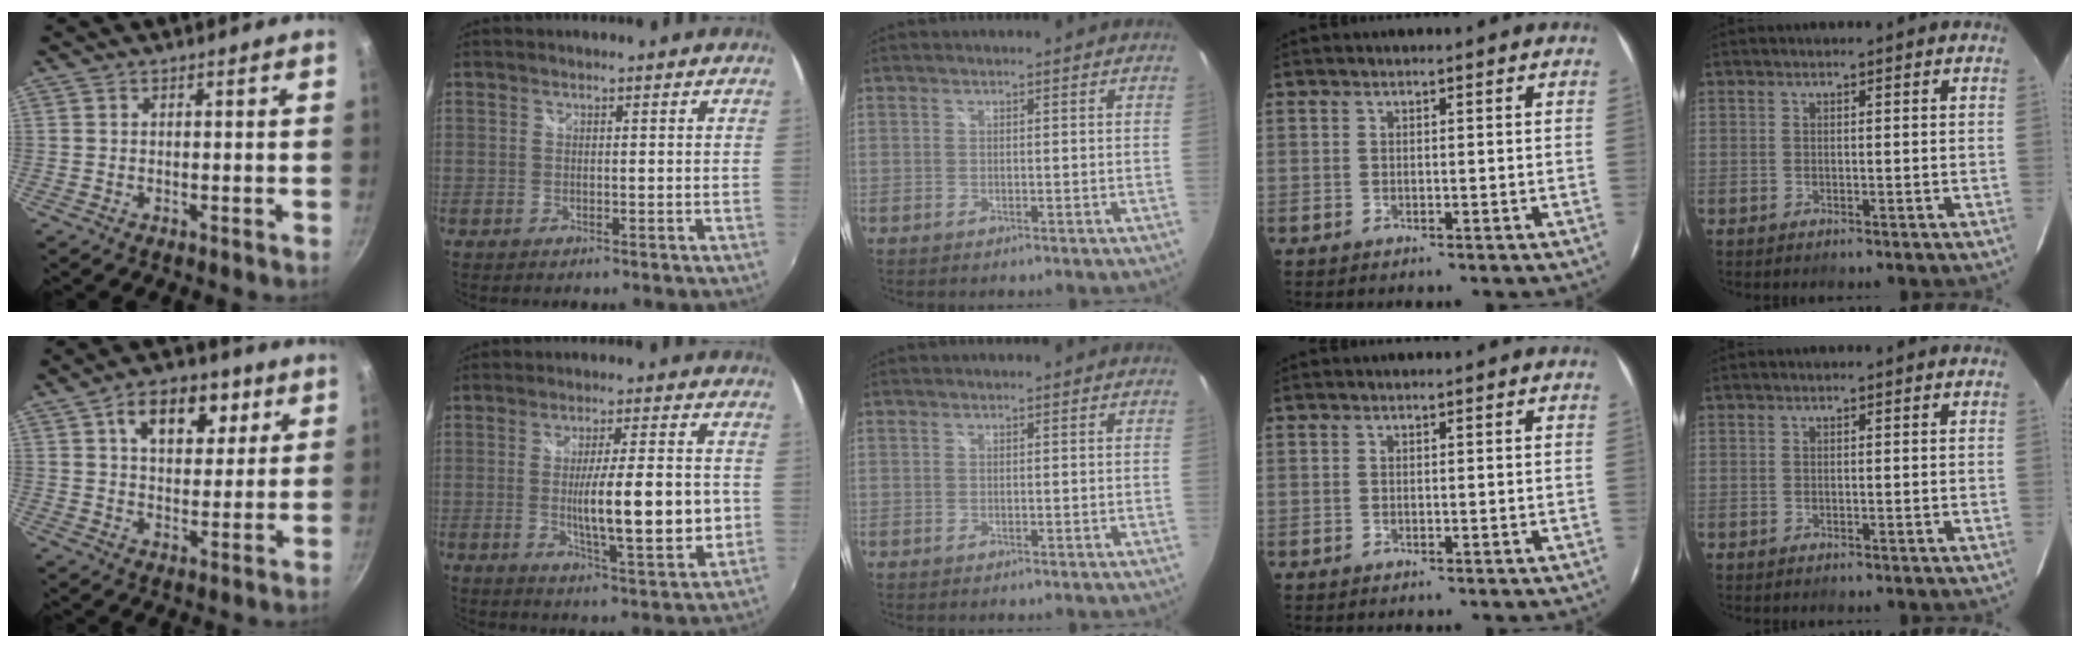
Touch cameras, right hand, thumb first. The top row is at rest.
{"thumb": {"total": 12.2, "force": [5.0, 7.6, 8.1], "torque": [-0.079, -0.011, 0.070]}, "index": {"total": 13.0, "force": [-1.1, 1.9, 12.8], "torque": [-0.205, -0.018, -0.010]}}